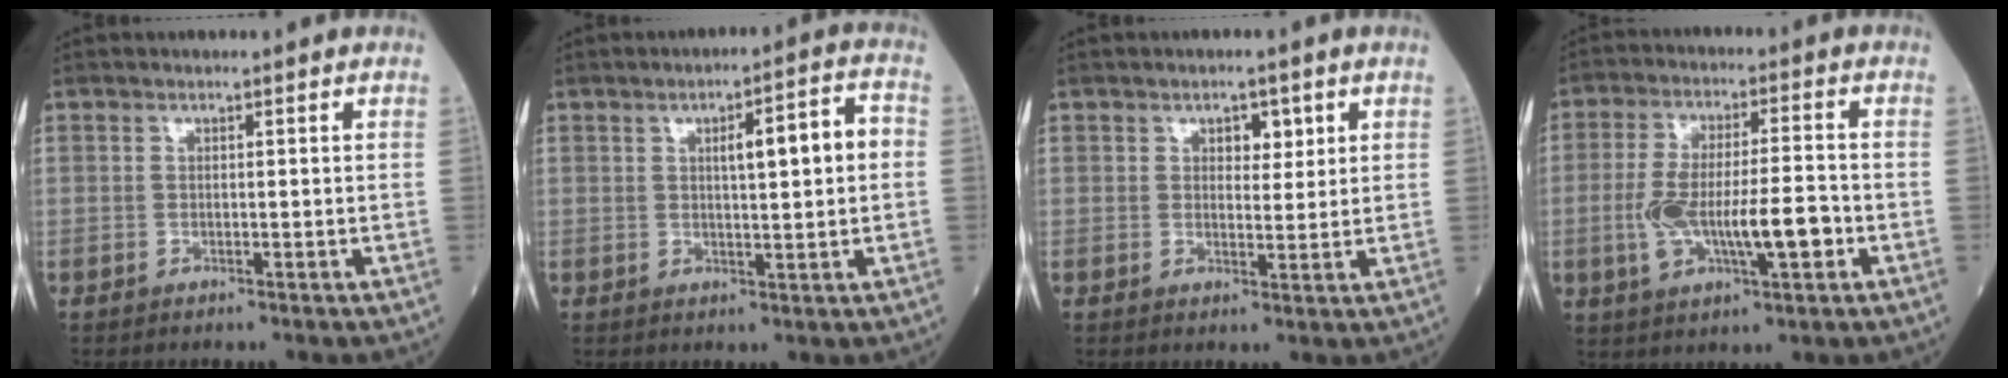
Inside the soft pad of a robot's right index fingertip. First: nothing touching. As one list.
[{"total": 7.1, "force": [1.0, 1.1, 7.0], "torque": [-0.104, 0.020, 0.015]}, {"total": 3.1, "force": [1.5, 1.8, 2.0], "torque": [-0.021, 0.002, 0.020]}, {"total": 11.2, "force": [-2.5, 2.7, 10.6], "torque": [-0.207, 0.009, -0.038]}]